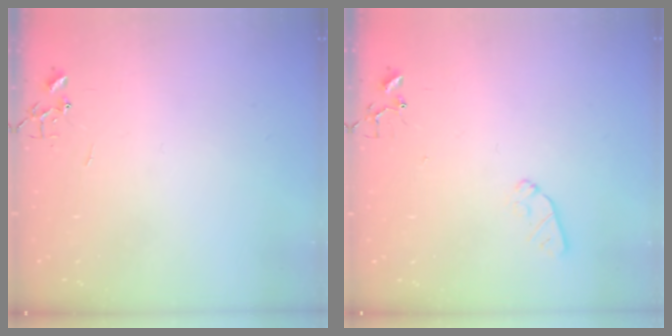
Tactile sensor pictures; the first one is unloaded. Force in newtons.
{"total": 5.9, "press": 5.8, "slide": 0.8}